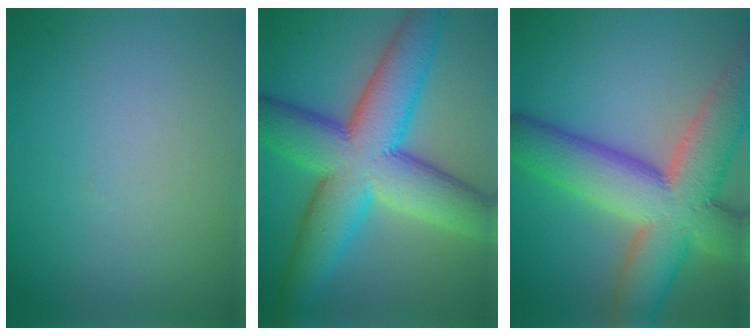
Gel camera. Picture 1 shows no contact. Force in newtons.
{"total": 12.9, "press": 12.9, "slide": 0.2}
{"total": 13.0, "press": 13.0, "slide": 0.9}